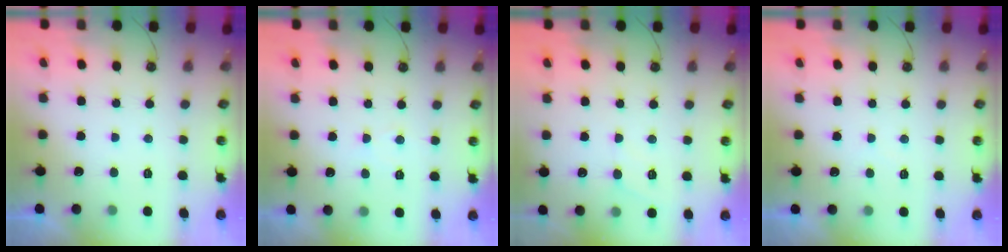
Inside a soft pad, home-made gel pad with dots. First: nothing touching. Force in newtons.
{"total": 4.0, "press": 3.9, "slide": 0.7}
{"total": 4.7, "press": 4.7, "slide": 0.7}
{"total": 3.1, "press": 3.1, "slide": 0.4}